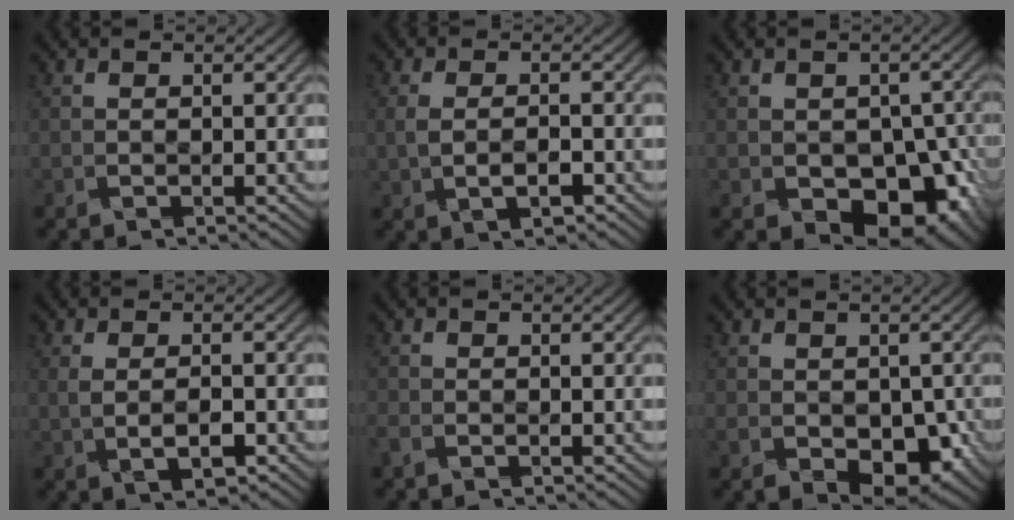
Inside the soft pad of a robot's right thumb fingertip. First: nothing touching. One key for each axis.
{"total": 3.6, "fx": -1.0, "fy": 1.4, "fz": 3.2, "tx": -0.073, "ty": -0.006, "tz": -0.008}
{"total": 9.7, "fx": -3.2, "fy": 7.4, "fz": 5.4, "tx": -0.075, "ty": -0.014, "tz": -0.057}
{"total": 4.0, "fx": -0.8, "fy": 1.7, "fz": 3.5, "tx": -0.075, "ty": -0.007, "tz": -0.001}
{"total": 1.5, "fx": -1.2, "fy": 0.6, "fz": 0.7, "tx": -0.038, "ty": 0.000, "tz": -0.019}
{"total": 7.1, "fx": -1.8, "fy": 5.4, "fz": 4.3, "tx": -0.084, "ty": -0.028, "tz": -0.029}